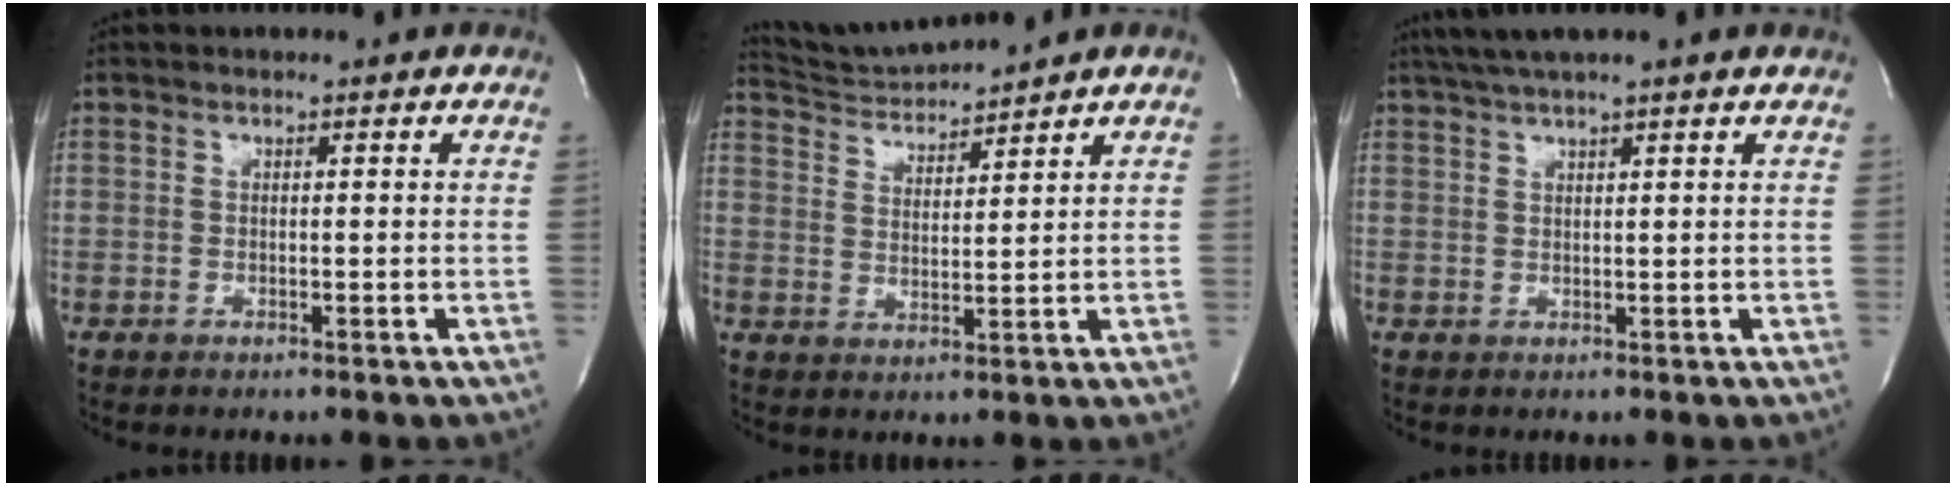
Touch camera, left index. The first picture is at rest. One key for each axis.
{"total": 5.5, "fx": 5.3, "fy": -1.5, "fz": -0.2, "tx": -0.009, "ty": -0.005, "tz": 0.112}
{"total": 6.4, "fx": 5.2, "fy": -0.9, "fz": 3.7, "tx": -0.059, "ty": 0.024, "tz": 0.078}